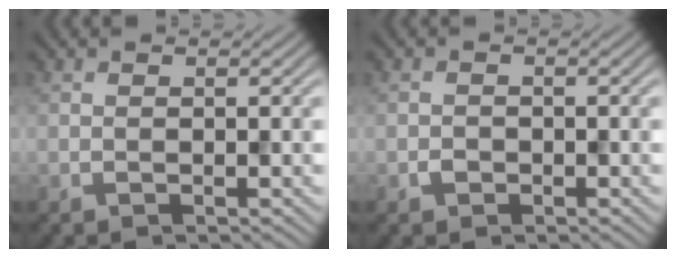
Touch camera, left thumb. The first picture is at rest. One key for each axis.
{"total": 1.1, "fx": -0.5, "fy": 0.9, "fz": 0.3, "tx": -0.003, "ty": -0.003, "tz": -0.013}